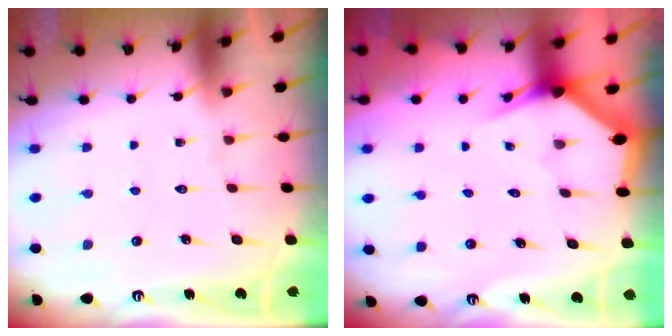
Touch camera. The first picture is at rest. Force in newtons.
{"total": 2.9, "press": 2.9, "slide": 0.1}